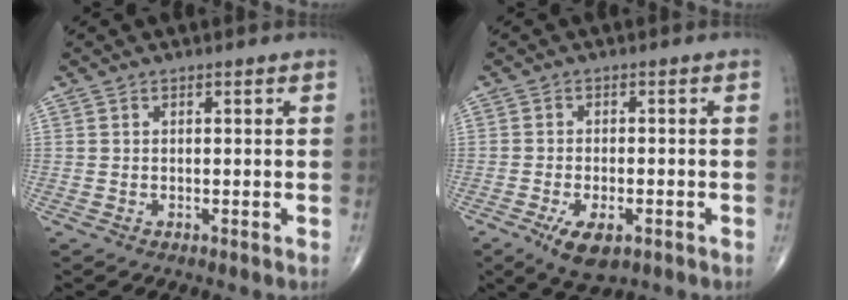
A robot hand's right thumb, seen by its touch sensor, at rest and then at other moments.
{"total": 6.6, "force": [-3.2, 2.9, 5.0], "torque": [-0.088, 0.000, -0.047]}